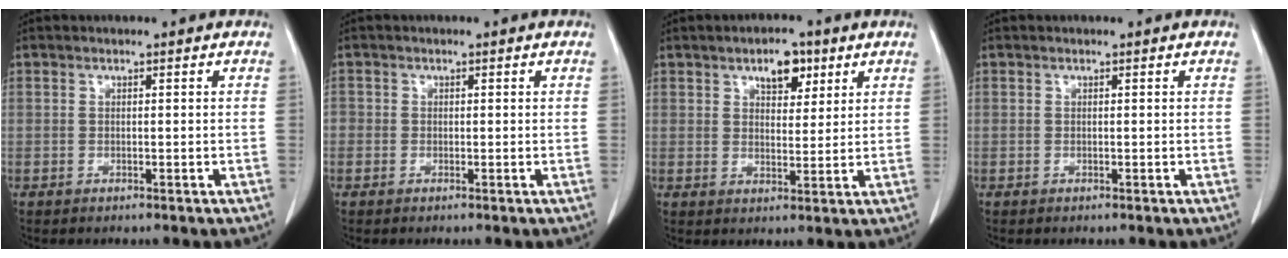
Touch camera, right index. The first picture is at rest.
{"total": 0.9, "force": [-0.3, 0.8, 0.2], "torque": [0.006, 0.004, -0.008]}
{"total": 5.3, "force": [3.0, 2.7, 3.5], "torque": [-0.050, 0.003, 0.046]}
{"total": 0.0}